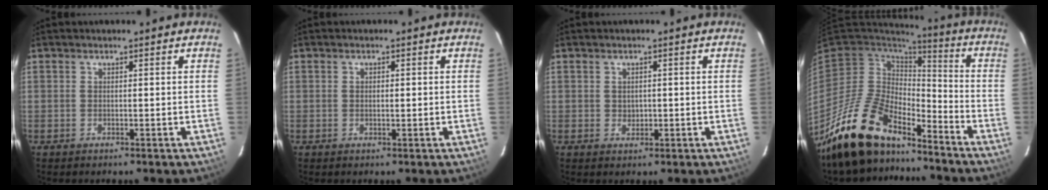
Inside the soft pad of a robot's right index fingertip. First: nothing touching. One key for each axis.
{"total": 1.0, "fx": 0.0, "fy": 0.5, "fz": 0.9, "tx": -0.015, "ty": 0.003, "tz": -0.001}
{"total": 1.6, "fx": 0.1, "fy": 1.5, "fz": 0.8, "tx": -0.010, "ty": 0.003, "tz": 0.004}
{"total": 18.2, "fx": -14.5, "fy": 7.0, "fz": 8.5, "tx": -0.178, "ty": -0.015, "tz": -0.257}